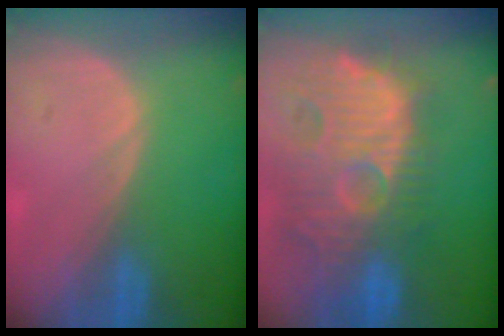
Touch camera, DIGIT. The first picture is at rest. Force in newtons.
{"total": 14.0, "press": 12.4, "slide": 6.4}